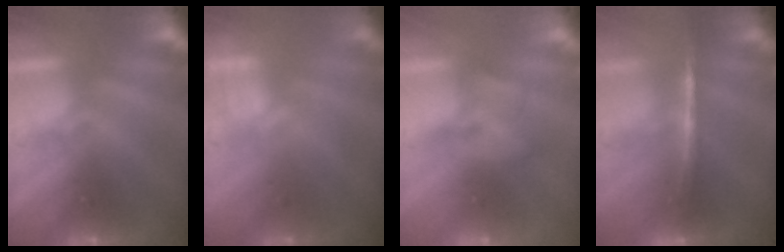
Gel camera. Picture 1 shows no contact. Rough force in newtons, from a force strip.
{"total": 1.9}
{"total": 2.2}
{"total": 2.0}